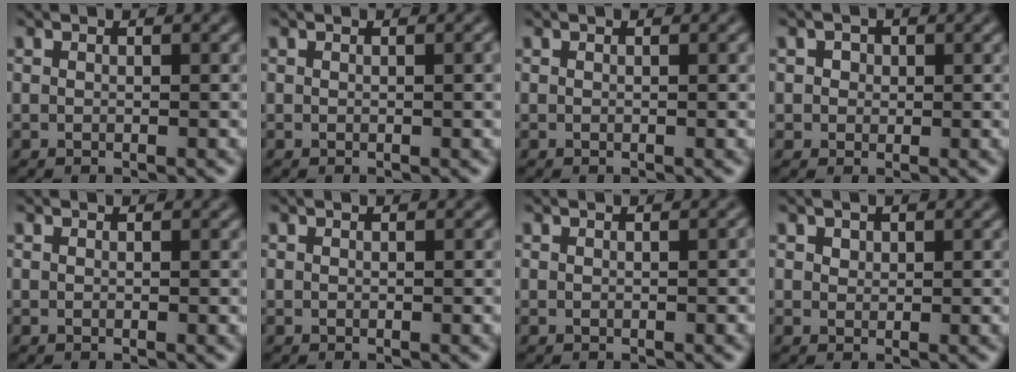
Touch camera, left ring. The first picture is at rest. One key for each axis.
{"total": 0.6, "fx": 0.0, "fy": 0.0, "fz": 0.6, "tx": -0.006, "ty": 0.001, "tz": 0.000}
{"total": 0.0}
{"total": 1.5, "fx": 0.4, "fy": 1.4, "fz": 0.5, "tx": 0.004, "ty": 0.004, "tz": 0.002}
{"total": 0.0}
{"total": 0.0}
{"total": 0.0}
{"total": 1.0, "fx": 0.6, "fy": 0.8, "fz": 0.2, "tx": -0.003, "ty": -0.002, "tz": 0.009}